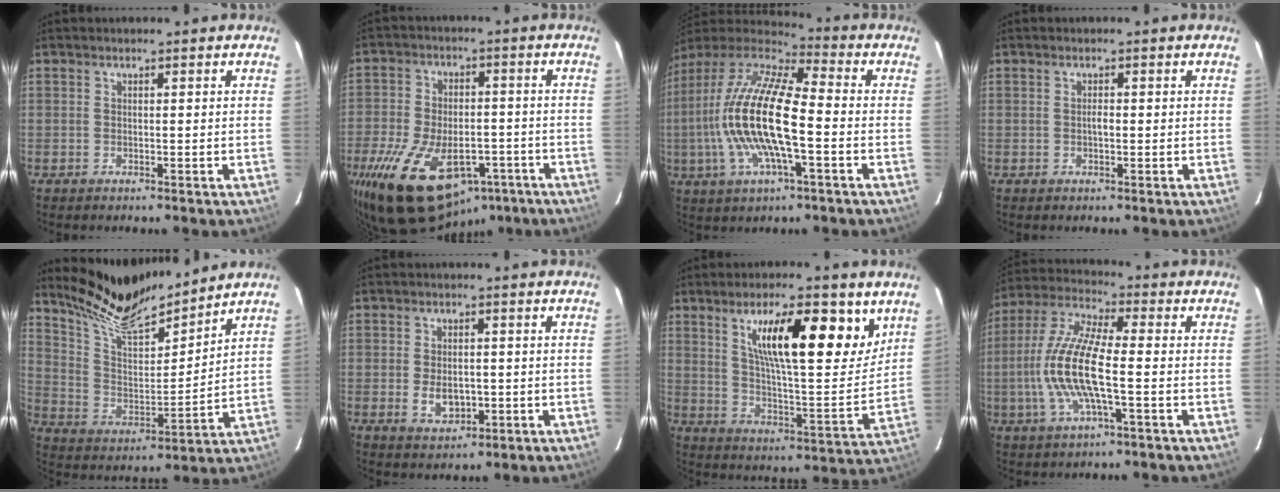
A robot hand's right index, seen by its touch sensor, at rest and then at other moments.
{"total": 23.3, "force": [-12.5, 13.1, 14.6], "torque": [-0.295, -0.015, -0.184]}
{"total": 19.6, "force": [-2.6, 5.3, 18.7], "torque": [-0.356, -0.006, -0.059]}
{"total": 1.0, "force": [-0.1, 0.5, 0.9], "torque": [-0.015, 0.003, -0.002]}
{"total": 15.3, "force": [13.8, 2.2, 6.3], "torque": [-0.131, -0.014, 0.250]}
{"total": 5.5, "force": [-1.1, 3.6, 4.0], "torque": [-0.077, -0.007, -0.011]}
{"total": 19.9, "force": [10.2, 5.2, 16.2], "torque": [-0.243, 0.007, 0.169]}
{"total": 14.3, "force": [-2.4, 3.4, 13.7], "torque": [-0.285, 0.000, -0.052]}